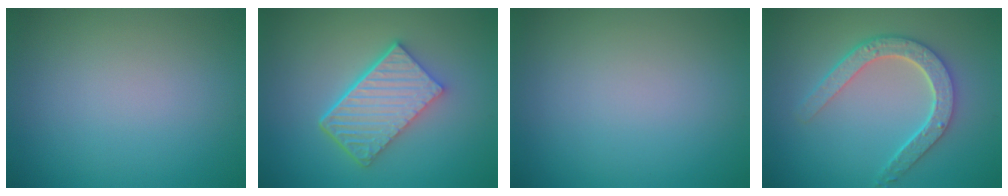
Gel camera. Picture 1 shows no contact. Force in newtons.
{"total": 6.1, "press": 4.4, "slide": 4.1}
{"total": 0.0}
{"total": 4.7, "press": 3.6, "slide": 3.0}